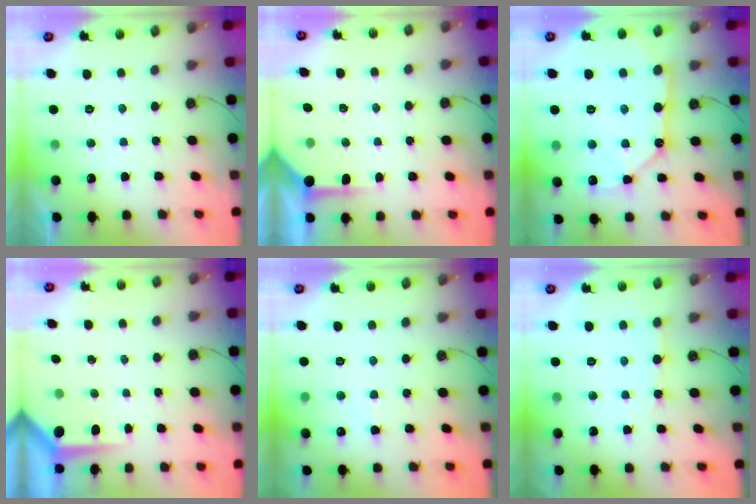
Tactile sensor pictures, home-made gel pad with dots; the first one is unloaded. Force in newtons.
{"total": 5.7, "press": 5.6, "slide": 0.5}
{"total": 13.9, "press": 13.8, "slide": 1.4}
{"total": 4.0, "press": 4.0, "slide": 0.3}
{"total": 5.3, "press": 5.3, "slide": 0.6}
{"total": 3.6, "press": 3.6, "slide": 0.3}